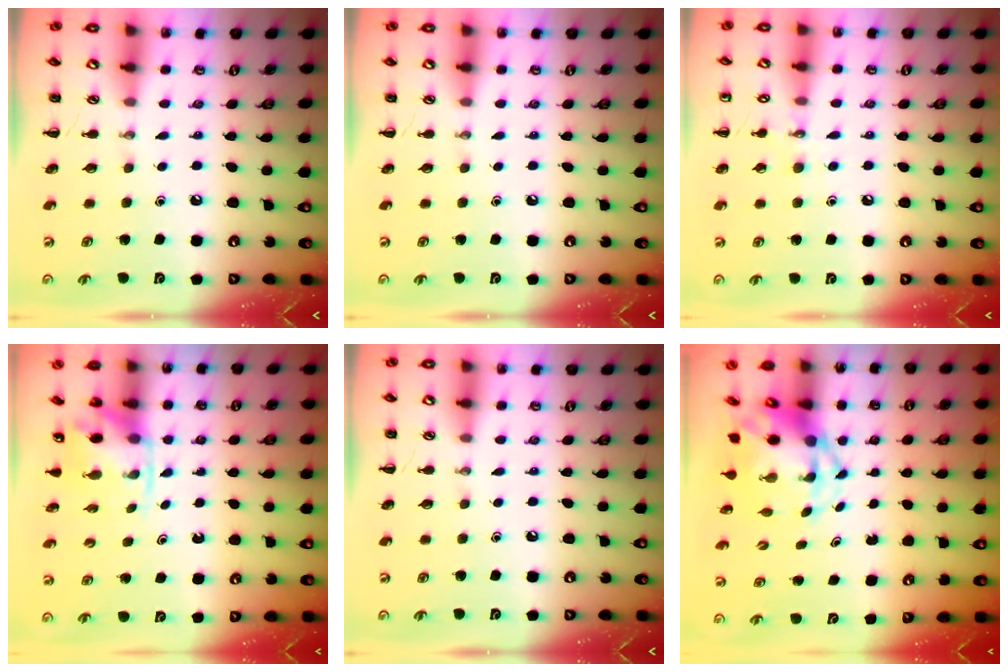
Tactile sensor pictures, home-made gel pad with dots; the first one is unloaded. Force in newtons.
{"total": 0.0}
{"total": 6.7, "press": 6.5, "slide": 1.7}
{"total": 4.7, "press": 4.6, "slide": 0.6}
{"total": 0.0}
{"total": 3.8, "press": 3.7, "slide": 1.0}